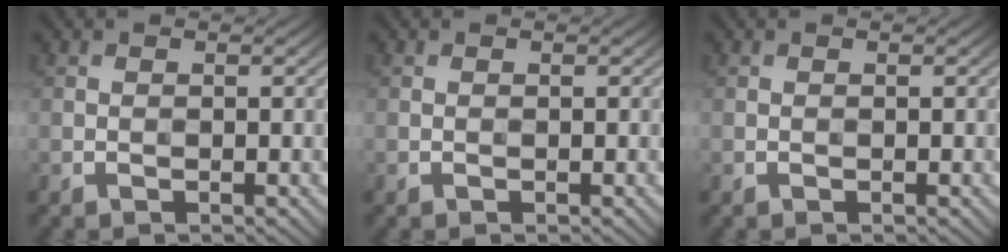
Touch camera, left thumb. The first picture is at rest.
{"total": 0.0}
{"total": 0.0}